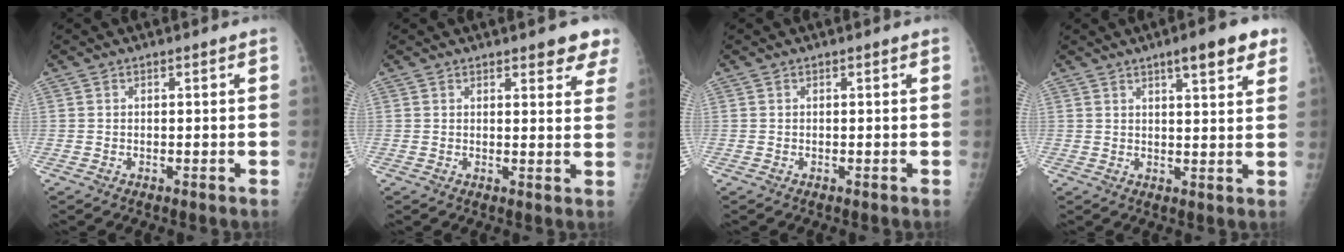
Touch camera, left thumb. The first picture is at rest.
{"total": 6.2, "force": [4.6, 2.0, 3.6], "torque": [-0.013, -0.019, 0.043]}
{"total": 0.0}
{"total": 8.2, "force": [4.9, 2.0, 6.3], "torque": [-0.067, -0.016, 0.064]}